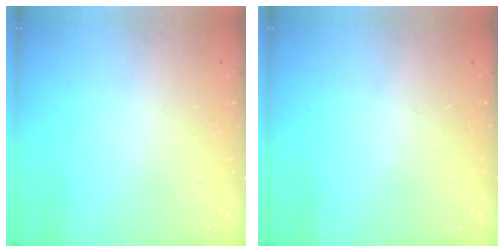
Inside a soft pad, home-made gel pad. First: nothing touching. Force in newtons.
{"total": 0.0}